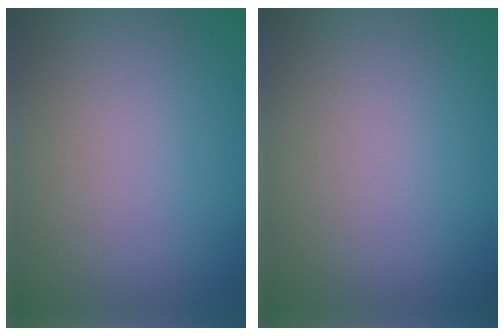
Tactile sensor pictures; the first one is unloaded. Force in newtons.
{"total": 0.0}